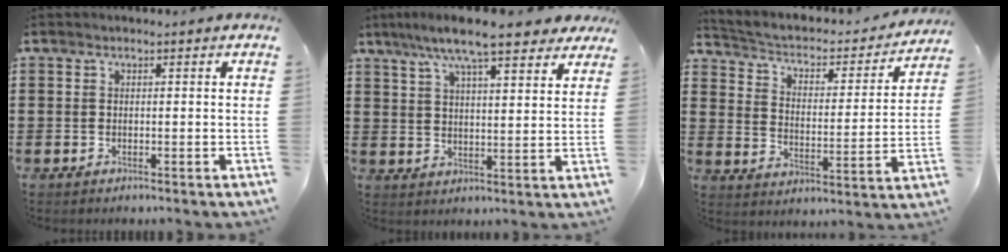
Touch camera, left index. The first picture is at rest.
{"total": 9.5, "force": [7.6, 1.3, 5.5], "torque": [-0.120, -0.017, 0.134]}
{"total": 2.6, "force": [1.8, 1.3, 1.3], "torque": [-0.040, -0.023, 0.019]}